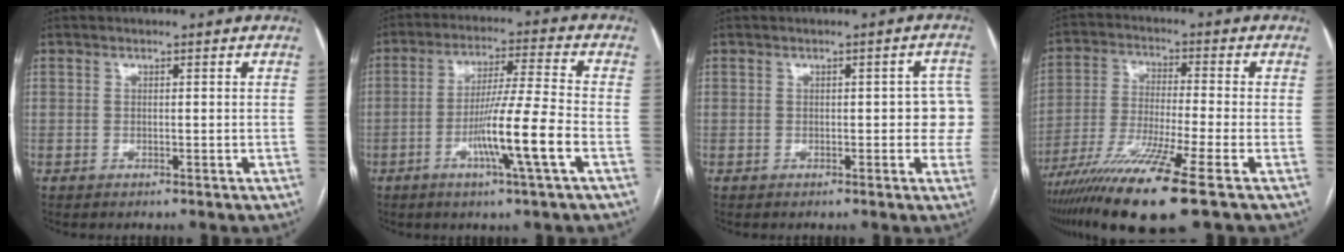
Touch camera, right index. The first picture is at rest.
{"total": 11.0, "force": [-3.9, -1.3, 10.2], "torque": [-0.187, -0.009, -0.071]}
{"total": 4.7, "force": [-0.1, 2.3, 4.1], "torque": [-0.025, 0.022, -0.003]}
{"total": 14.1, "force": [-8.8, -0.8, 11.0], "torque": [-0.219, -0.042, -0.160]}